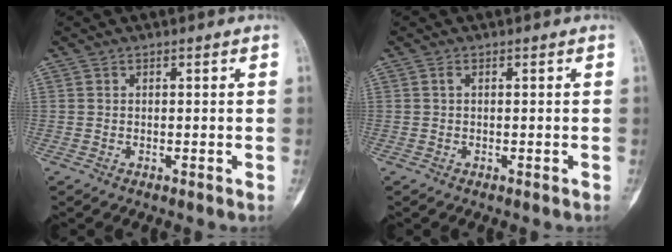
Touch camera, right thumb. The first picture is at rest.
{"total": 0.7, "force": [-0.1, 0.2, 0.7], "torque": [-0.011, 0.001, -0.003]}